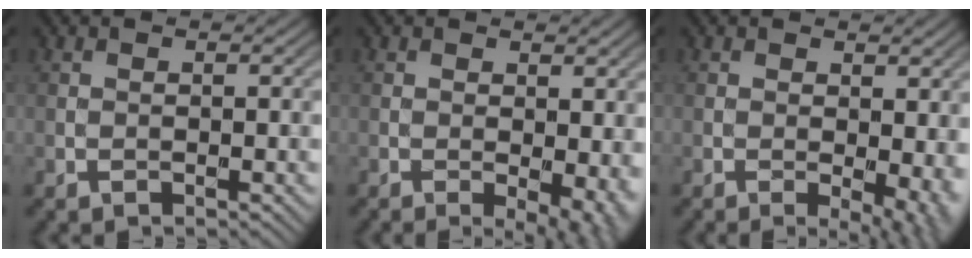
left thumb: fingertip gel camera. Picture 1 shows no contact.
{"total": 5.2, "force": [-0.9, 2.1, 4.7], "torque": [-0.067, -0.011, -0.006]}
{"total": 5.7, "force": [-0.5, 2.3, 5.1], "torque": [-0.066, -0.008, -0.001]}